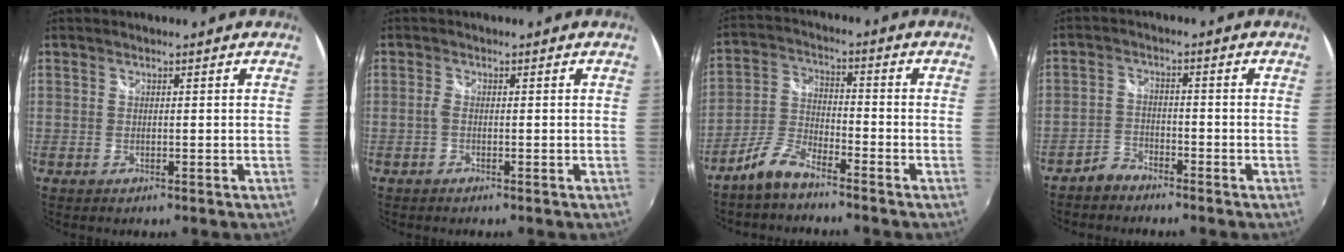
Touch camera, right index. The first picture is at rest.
{"total": 1.0, "force": [-0.3, 0.4, 0.9], "torque": [-0.020, 0.001, -0.008]}
{"total": 6.6, "force": [-5.4, 1.8, 3.2], "torque": [-0.077, 0.009, -0.113]}
{"total": 3.6, "force": [-3.2, 1.6, 0.4], "torque": [-0.014, 0.007, -0.061]}